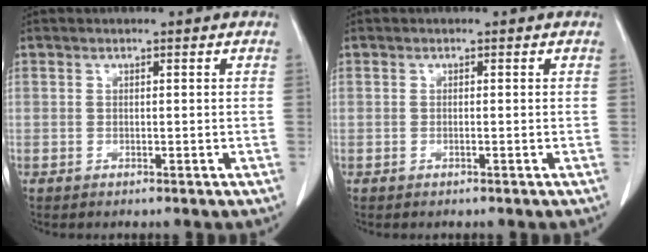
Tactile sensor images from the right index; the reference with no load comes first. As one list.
[{"total": 0.0}]